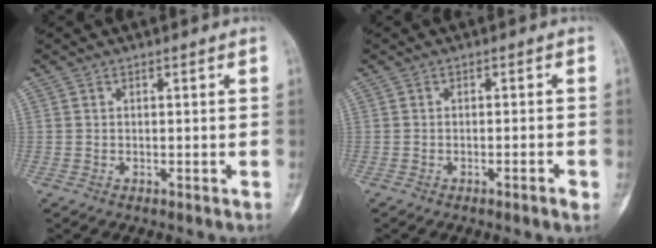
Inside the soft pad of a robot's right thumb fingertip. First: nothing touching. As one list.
[{"total": 1.9, "force": [-1.0, 0.0, 1.6], "torque": [-0.032, 0.003, -0.013]}]